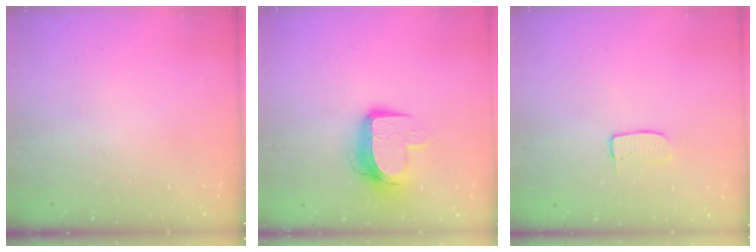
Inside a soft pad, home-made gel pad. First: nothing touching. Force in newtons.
{"total": 11.0, "press": 10.9, "slide": 1.1}
{"total": 4.8, "press": 4.8, "slide": 0.3}